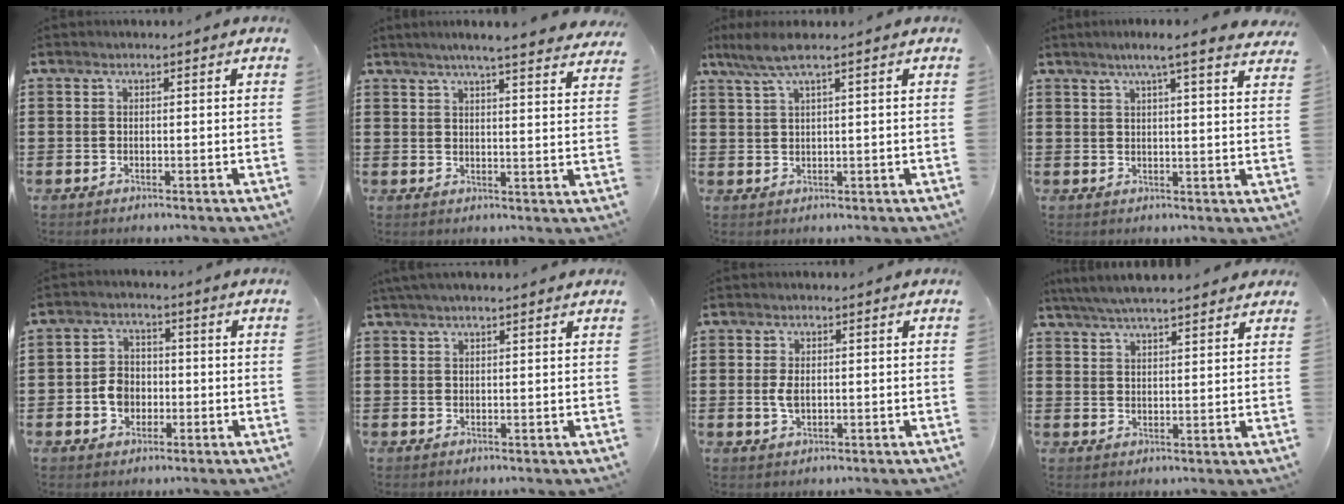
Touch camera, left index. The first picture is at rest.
{"total": 4.6, "force": [4.1, -0.5, 1.9], "torque": [-0.052, -0.014, 0.070]}
{"total": 4.2, "force": [2.4, 0.3, 3.4], "torque": [-0.079, 0.004, 0.041]}
{"total": 4.9, "force": [3.7, -0.4, 3.2], "torque": [-0.065, -0.011, 0.060]}
{"total": 4.5, "force": [-1.2, 3.6, 2.5], "torque": [-0.061, 0.005, -0.025]}
{"total": 2.1, "force": [1.7, 0.2, 1.2], "torque": [-0.025, 0.003, 0.031]}
{"total": 2.6, "force": [0.1, 1.4, 2.3], "torque": [-0.061, -0.002, -0.004]}
{"total": 5.2, "force": [4.8, 0.3, 2.1], "torque": [-0.055, -0.012, 0.086]}